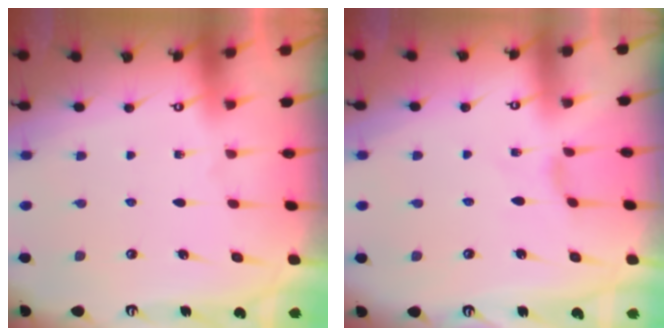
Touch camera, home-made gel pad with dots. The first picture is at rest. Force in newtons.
{"total": 0.0}